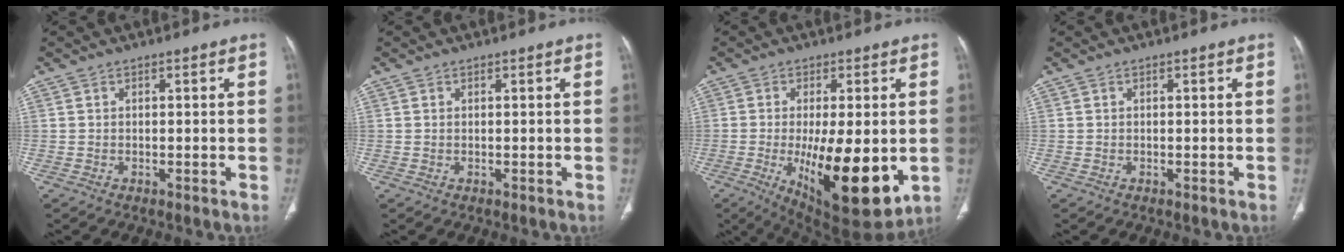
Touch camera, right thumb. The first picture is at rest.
{"total": 0.0}
{"total": 18.3, "force": [-3.2, 6.3, 16.9], "torque": [-0.255, -0.031, -0.027]}
{"total": 0.0}